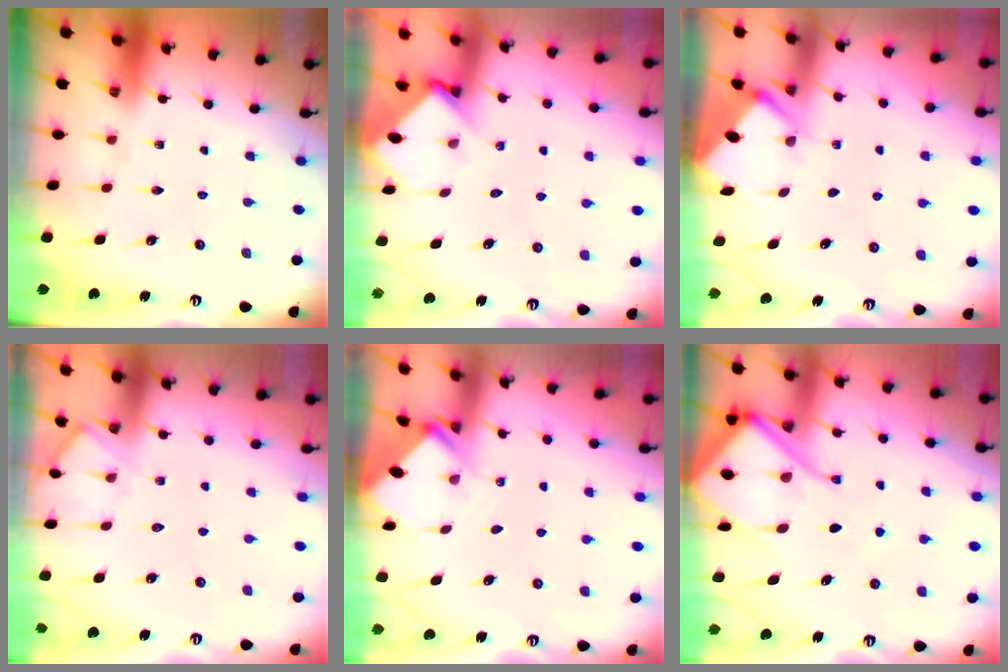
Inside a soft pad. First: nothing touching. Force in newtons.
{"total": 3.7, "press": 3.7, "slide": 0.2}
{"total": 2.6, "press": 2.6, "slide": 0.4}
{"total": 7.2, "press": 7.1, "slide": 0.9}
{"total": 2.2, "press": 2.2, "slide": 0.1}
{"total": 12.7, "press": 12.6, "slide": 1.3}